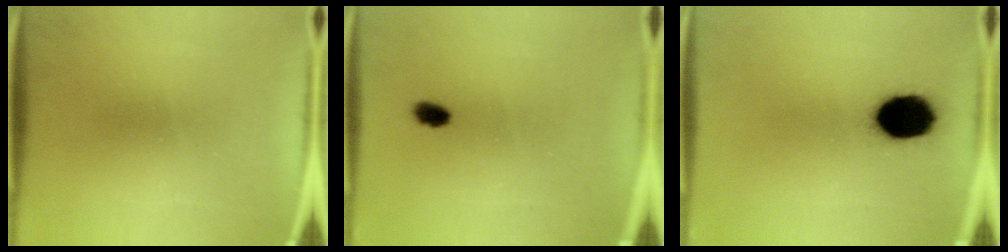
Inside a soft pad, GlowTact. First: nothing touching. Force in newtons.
{"total": 2.3}
{"total": 12.3}